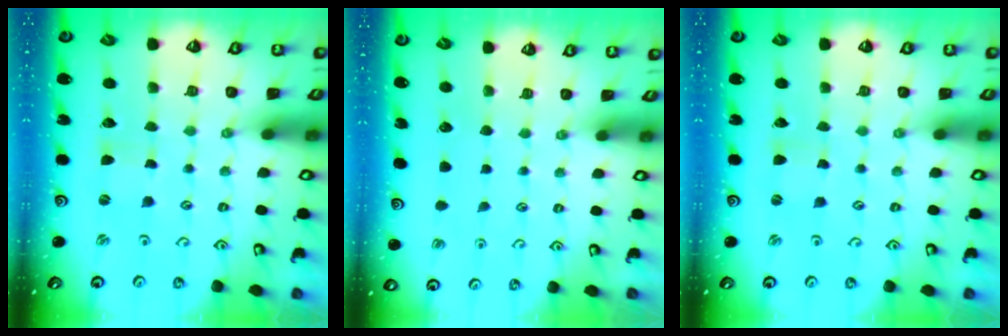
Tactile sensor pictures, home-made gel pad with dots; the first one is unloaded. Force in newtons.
{"total": 0.0}
{"total": 1.4, "press": 1.4, "slide": 0.2}